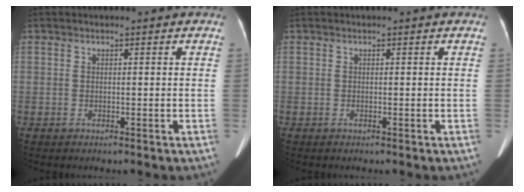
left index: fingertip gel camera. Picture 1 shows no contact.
{"total": 0.0}